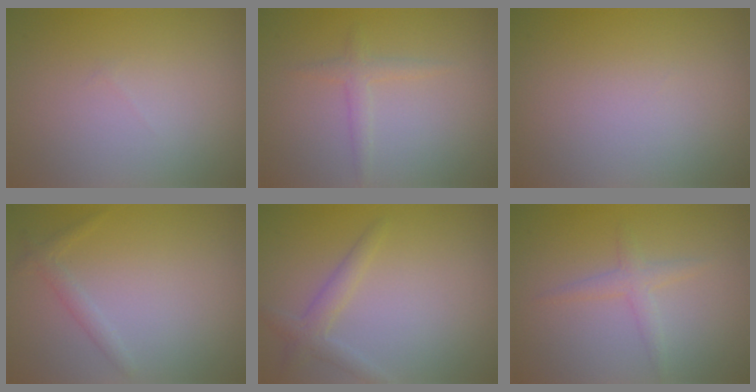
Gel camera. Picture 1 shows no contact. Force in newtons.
{"total": 1.4, "press": 1.4, "slide": 0.1}
{"total": 0.0}
{"total": 1.3, "press": 1.3, "slide": 0.1}
{"total": 2.0, "press": 2.0, "slide": 0.1}
{"total": 1.6, "press": 1.6, "slide": 0.1}